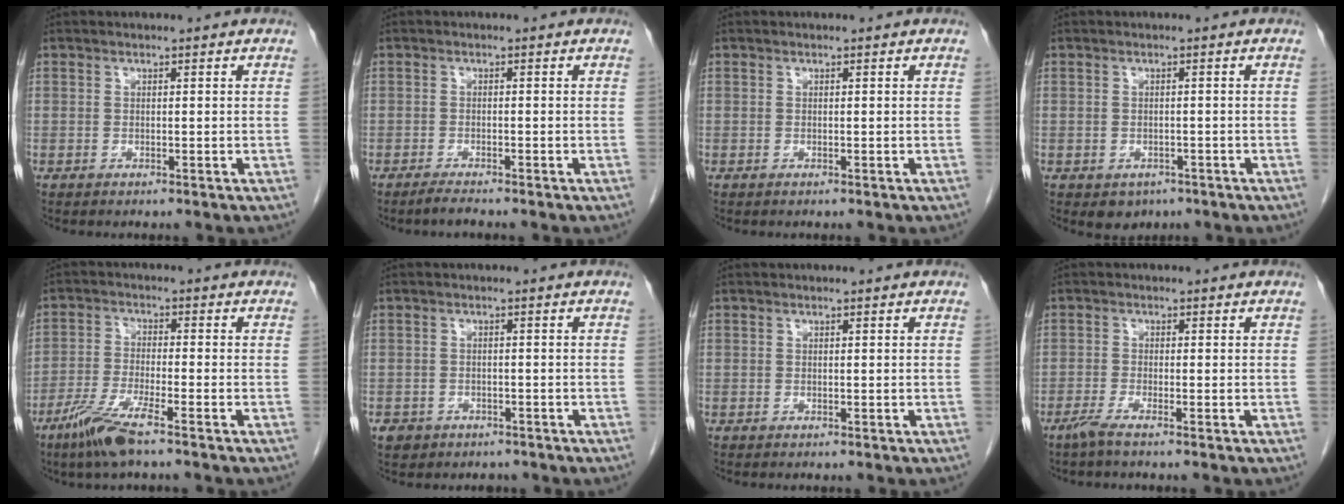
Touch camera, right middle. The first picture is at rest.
{"total": 1.7, "force": [-1.5, -0.1, 0.7], "torque": [-0.025, -0.007, -0.028]}
{"total": 0.0}
{"total": 2.8, "force": [-1.6, 2.0, 1.0], "torque": [-0.013, 0.000, -0.012]}
{"total": 7.0, "force": [-4.8, 0.3, 5.1], "torque": [-0.110, -0.017, -0.096]}
{"total": 4.1, "force": [-2.9, 2.8, 0.8], "torque": [-0.019, 0.004, -0.035]}
{"total": 0.0}
{"total": 2.2, "force": [-1.6, -0.4, 1.4], "torque": [-0.035, -0.005, -0.038]}